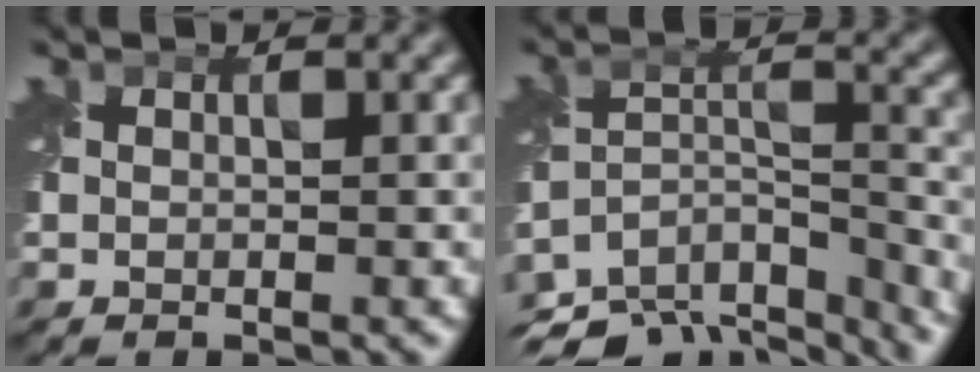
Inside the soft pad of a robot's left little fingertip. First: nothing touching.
{"total": 12.8, "force": [-11.1, 5.0, 4.0], "torque": [-0.068, -0.002, -0.139]}